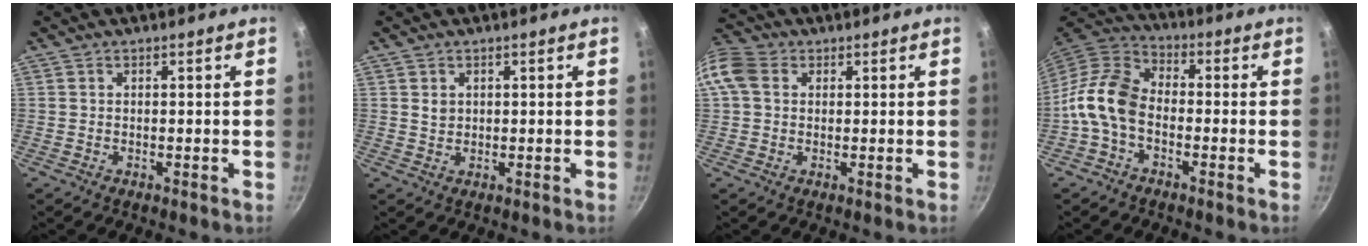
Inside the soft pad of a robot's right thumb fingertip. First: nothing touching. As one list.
[{"total": 1.7, "force": [0.6, 1.4, 0.8], "torque": [-0.010, 0.000, 0.011]}, {"total": 10.0, "force": [2.2, 7.8, 5.8], "torque": [-0.126, 0.019, 0.028]}, {"total": 11.0, "force": [-2.8, 7.3, 7.7], "torque": [-0.137, 0.040, -0.077]}]